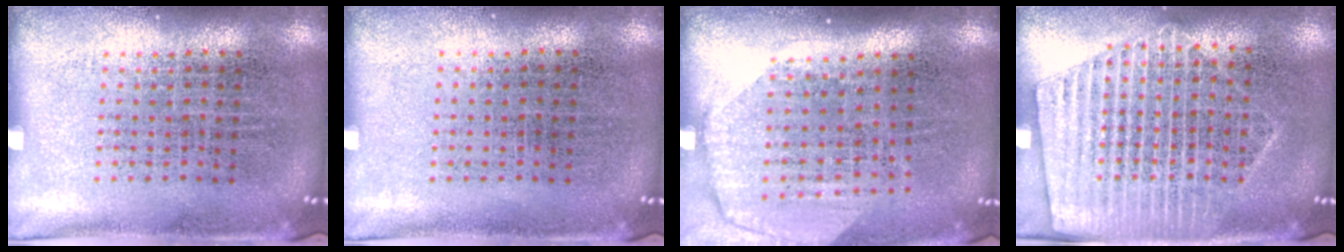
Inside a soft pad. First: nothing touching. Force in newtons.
{"total": 0.0}
{"total": 1.9, "press": 1.6, "slide": 1.0}
{"total": 2.0, "press": 1.8, "slide": 0.9}